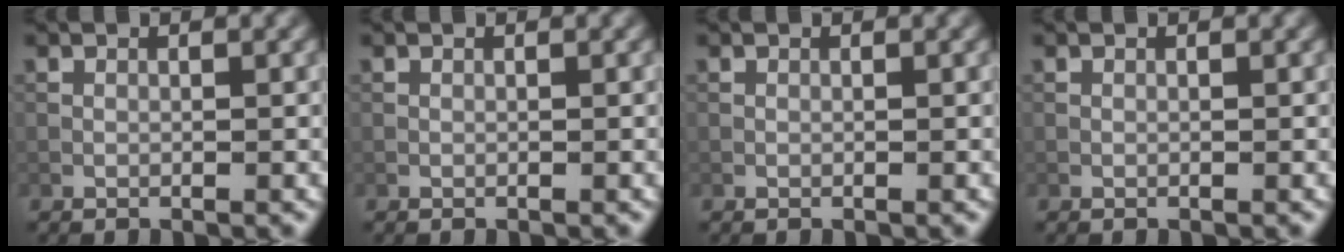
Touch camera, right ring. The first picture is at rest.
{"total": 0.0}
{"total": 0.0}
{"total": 0.0}